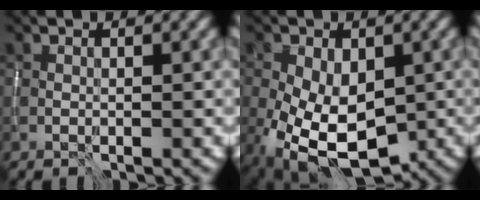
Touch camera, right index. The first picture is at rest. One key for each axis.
{"total": 9.3, "fx": -2.4, "fy": 5.9, "fz": 6.7, "tx": -0.138, "ty": -0.032, "tz": -0.032}